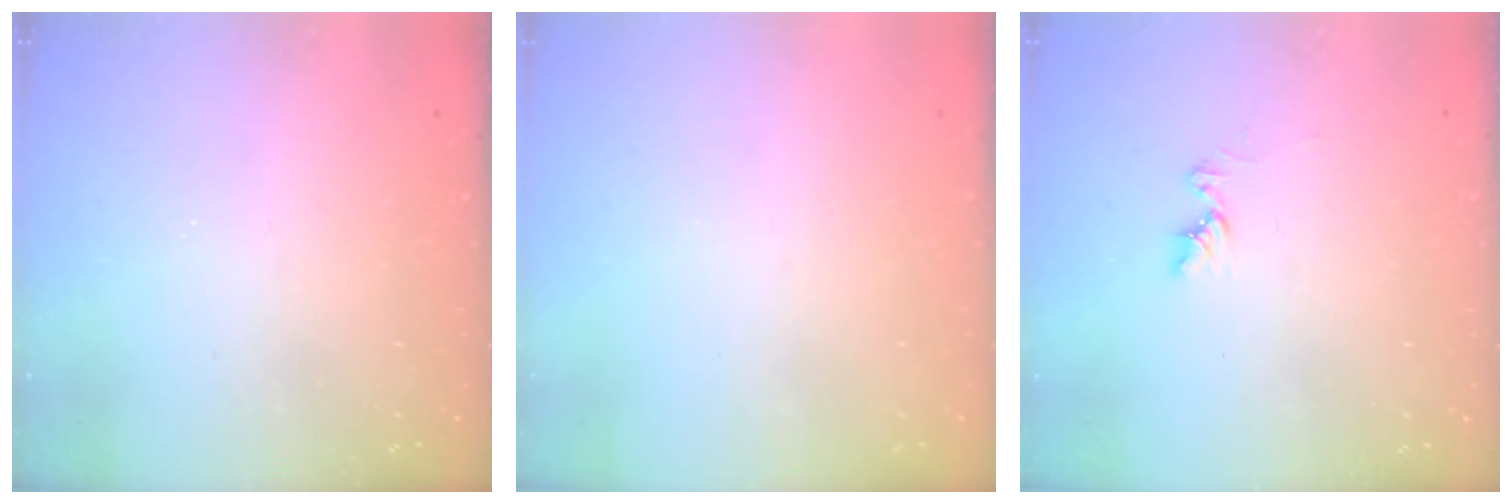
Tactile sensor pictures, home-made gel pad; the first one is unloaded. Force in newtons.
{"total": 0.0}
{"total": 6.4, "press": 6.3, "slide": 0.7}